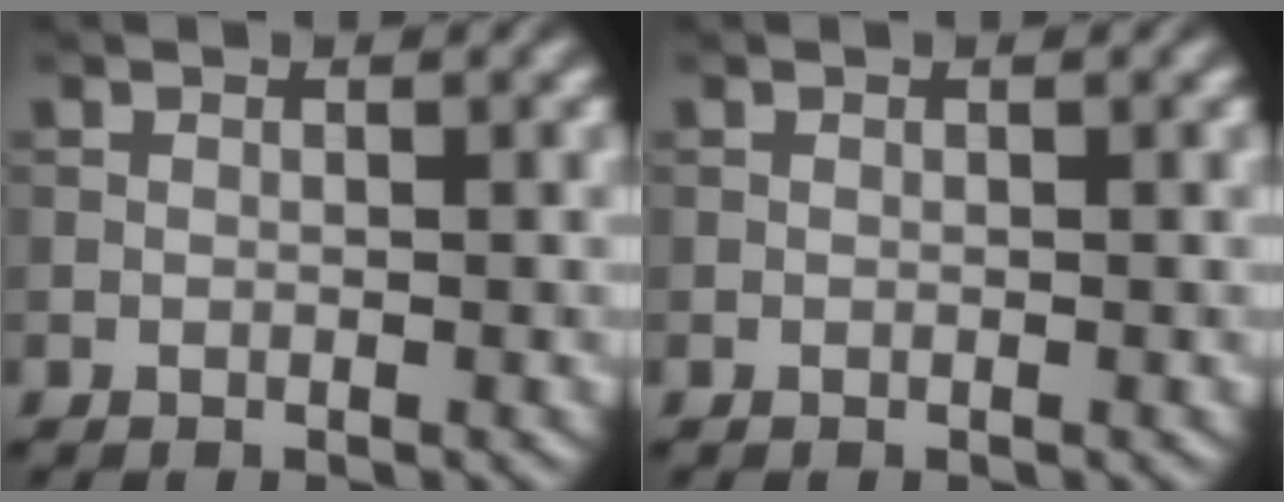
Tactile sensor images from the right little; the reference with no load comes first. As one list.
[{"total": 0.0}]